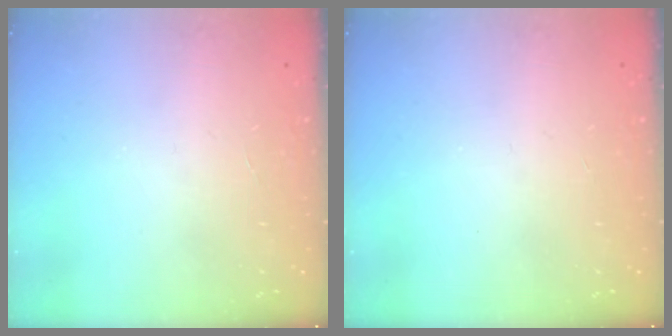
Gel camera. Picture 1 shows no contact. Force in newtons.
{"total": 0.0}